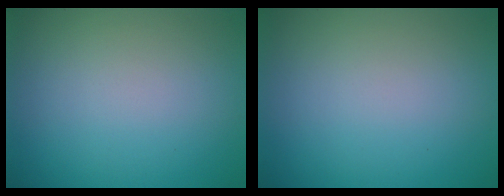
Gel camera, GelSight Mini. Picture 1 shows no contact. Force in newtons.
{"total": 0.0}